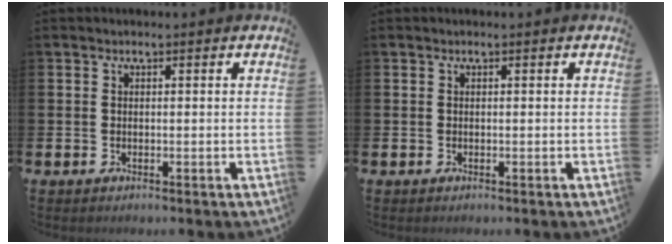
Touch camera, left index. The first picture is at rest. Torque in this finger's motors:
{"motor_torque": [0.01, 0.00, 0.00, -0.01]}